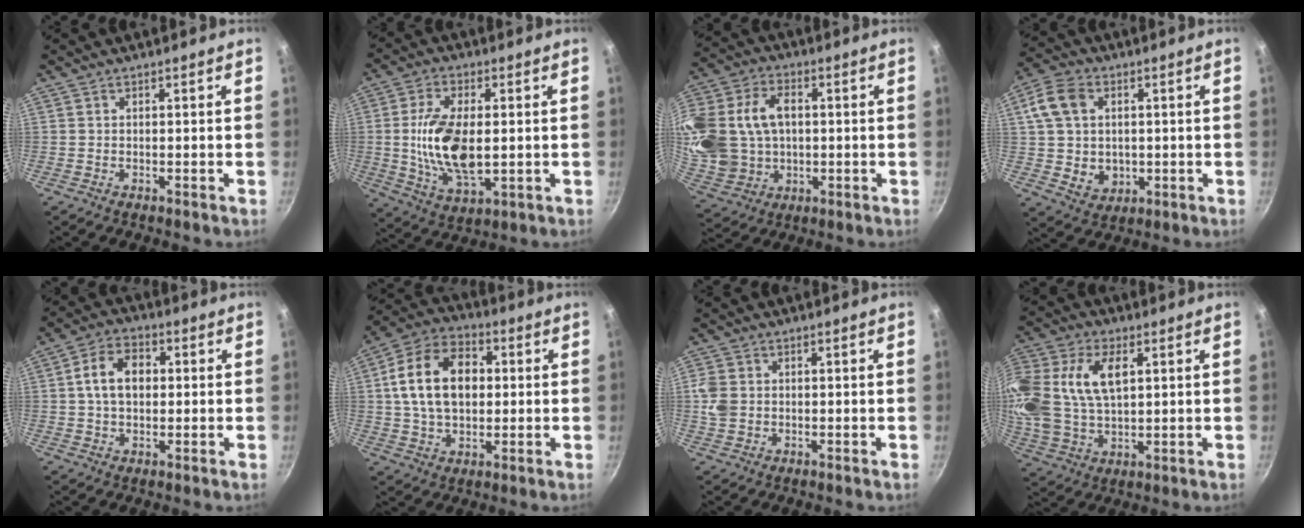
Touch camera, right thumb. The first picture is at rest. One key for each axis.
{"total": 14.2, "fx": 0.2, "fy": 7.3, "fz": 12.2, "tx": -0.226, "ty": -0.003, "tz": 0.006}
{"total": 24.9, "fx": 2.7, "fy": 19.1, "fz": 15.7, "tx": -0.360, "ty": 0.032, "tz": 0.064}
{"total": 11.7, "fx": 1.6, "fy": 9.4, "fz": 6.8, "tx": -0.103, "ty": -0.001, "tz": 0.031}
{"total": 8.9, "fx": 0.9, "fy": 6.3, "fz": 6.3, "tx": -0.090, "ty": 0.019, "tz": 0.007}
{"total": 16.4, "fx": 2.0, "fy": 11.2, "fz": 11.8, "tx": -0.180, "ty": 0.021, "tz": 0.022}
{"total": 4.7, "fx": 0.1, "fy": 3.9, "fz": 2.6, "tx": -0.046, "ty": 0.002, "tz": 0.000}
{"total": 22.1, "fx": 5.9, "fy": 14.1, "fz": 15.9, "tx": -0.358, "ty": 0.022, "tz": 0.111}